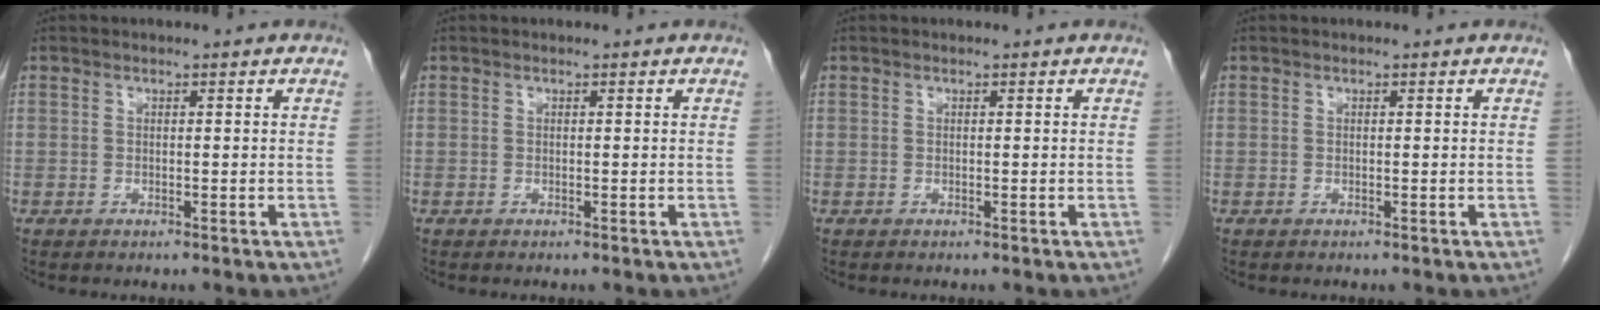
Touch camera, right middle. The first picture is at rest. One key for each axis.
{"total": 0.0}
{"total": 0.0}
{"total": 0.0}